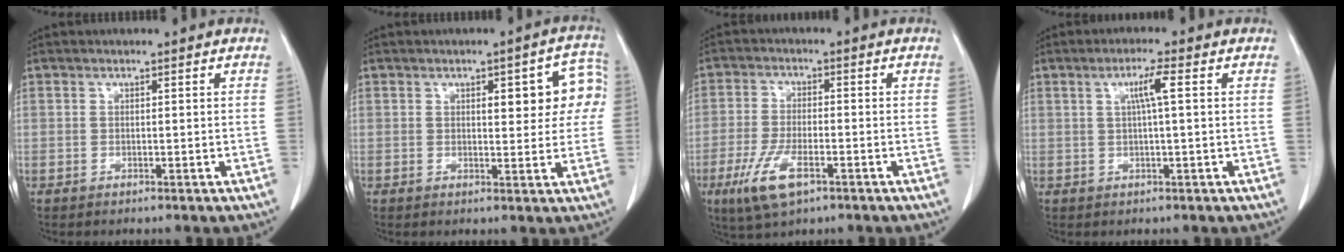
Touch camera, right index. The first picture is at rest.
{"total": 8.1, "force": [2.0, 3.0, 7.2], "torque": [-0.077, 0.024, 0.022]}
{"total": 7.9, "force": [-4.0, 2.5, 6.3], "torque": [-0.135, -0.016, -0.071]}
{"total": 3.7, "force": [0.9, -0.3, 3.5], "torque": [-0.065, 0.005, 0.015]}